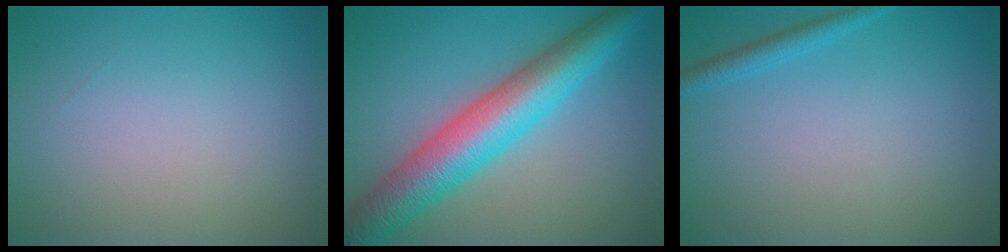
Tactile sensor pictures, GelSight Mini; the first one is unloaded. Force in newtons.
{"total": 8.7, "press": 8.7, "slide": 0.1}
{"total": 1.5, "press": 1.5, "slide": 0.1}